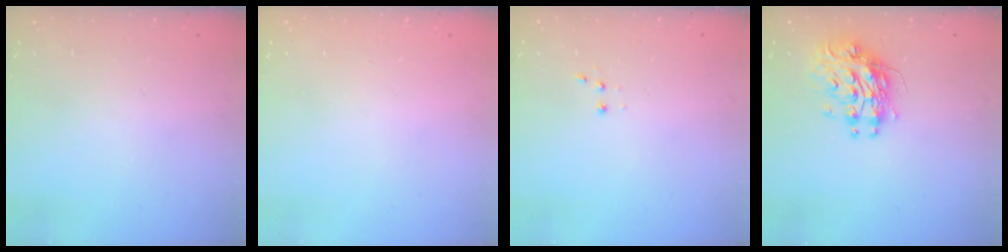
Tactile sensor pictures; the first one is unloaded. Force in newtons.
{"total": 0.0}
{"total": 2.8, "press": 2.7, "slide": 0.7}
{"total": 10.7, "press": 10.7, "slide": 0.9}